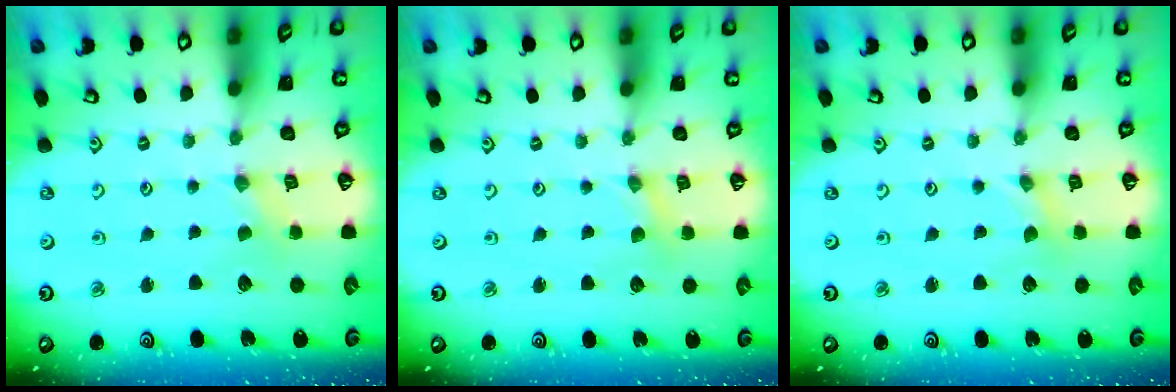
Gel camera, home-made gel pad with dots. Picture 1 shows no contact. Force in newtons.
{"total": 0.6, "press": 0.6, "slide": 0.1}
{"total": 0.0}